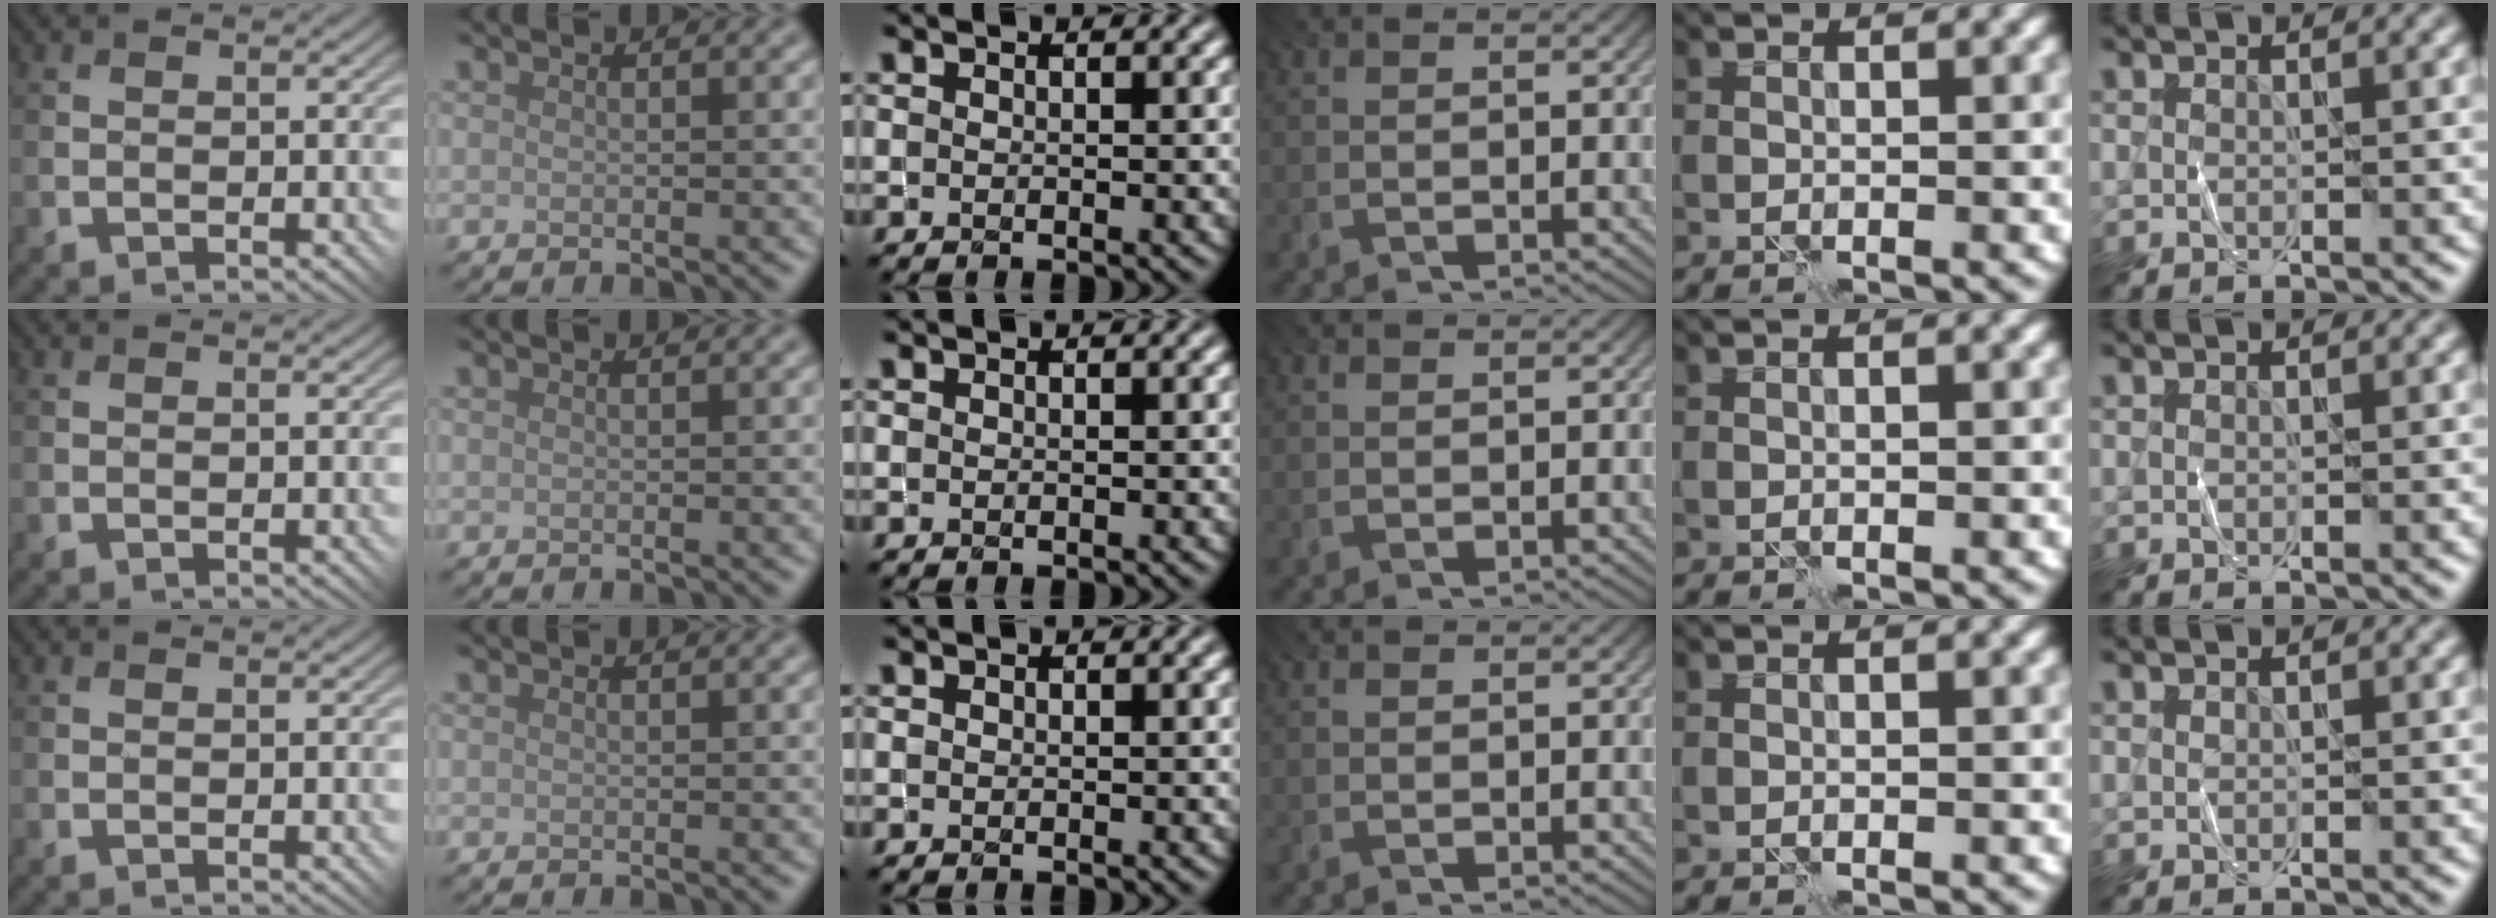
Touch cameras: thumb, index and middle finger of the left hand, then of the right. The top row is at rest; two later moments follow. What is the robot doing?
{"motion": "fold", "object": "shorts"}